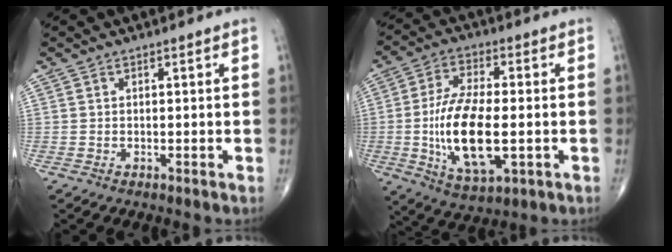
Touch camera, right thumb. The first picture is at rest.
{"total": 15.9, "force": [-2.2, 6.8, 14.2], "torque": [-0.271, -0.003, -0.035]}